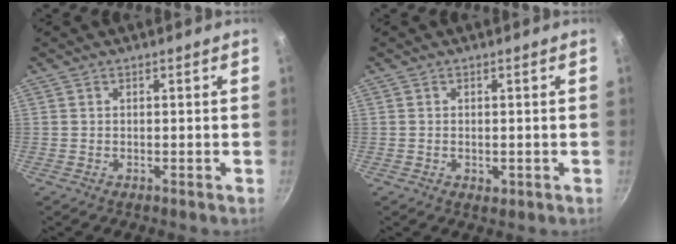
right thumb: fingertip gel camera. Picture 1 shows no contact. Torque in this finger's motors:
{"motor_torque": [-0.21, 0.22, -0.15, -0.24, -0.04]}